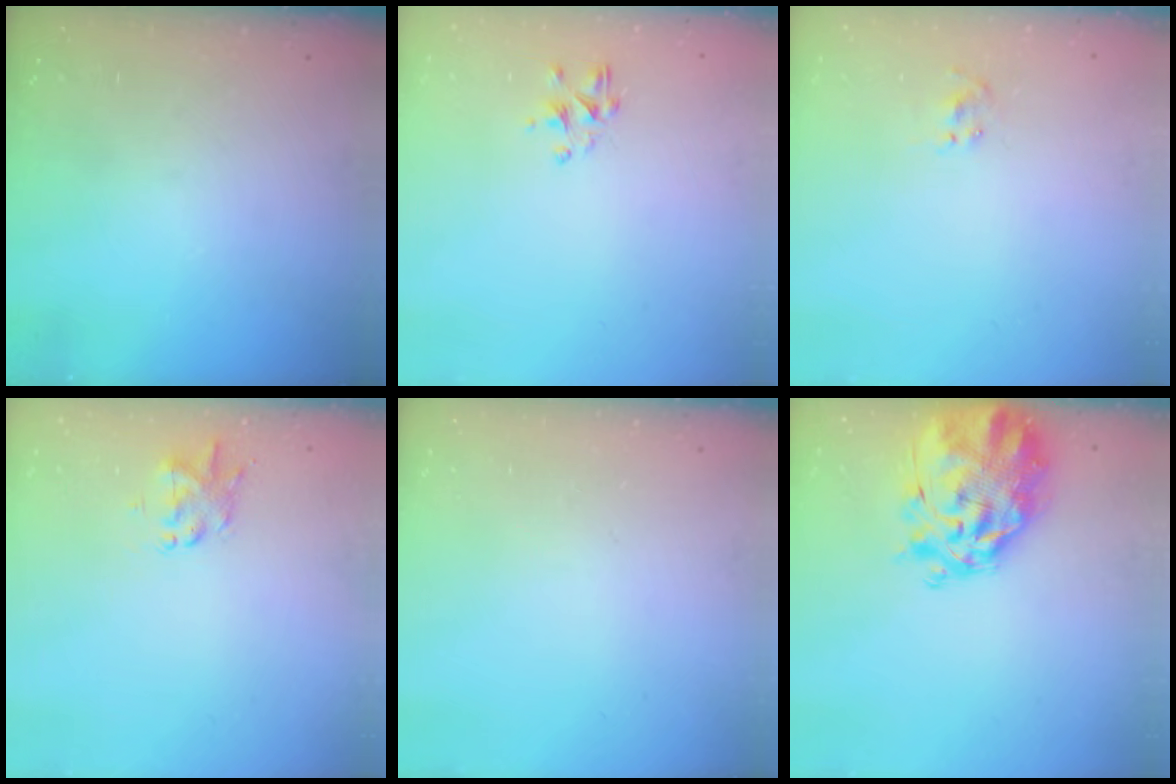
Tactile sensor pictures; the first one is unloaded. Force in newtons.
{"total": 2.1, "press": 1.9, "slide": 0.9}
{"total": 1.5, "press": 1.3, "slide": 0.7}
{"total": 1.4, "press": 1.3, "slide": 0.5}
{"total": 0.0}
{"total": 10.0, "press": 9.3, "slide": 3.7}